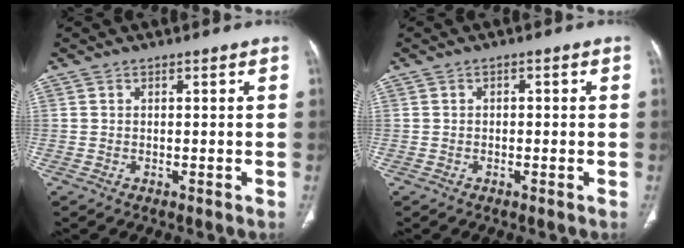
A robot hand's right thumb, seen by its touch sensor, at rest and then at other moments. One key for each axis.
{"total": 0.8, "fx": -0.1, "fy": 0.6, "fz": 0.5, "tx": -0.002, "ty": 0.003, "tz": -0.006}